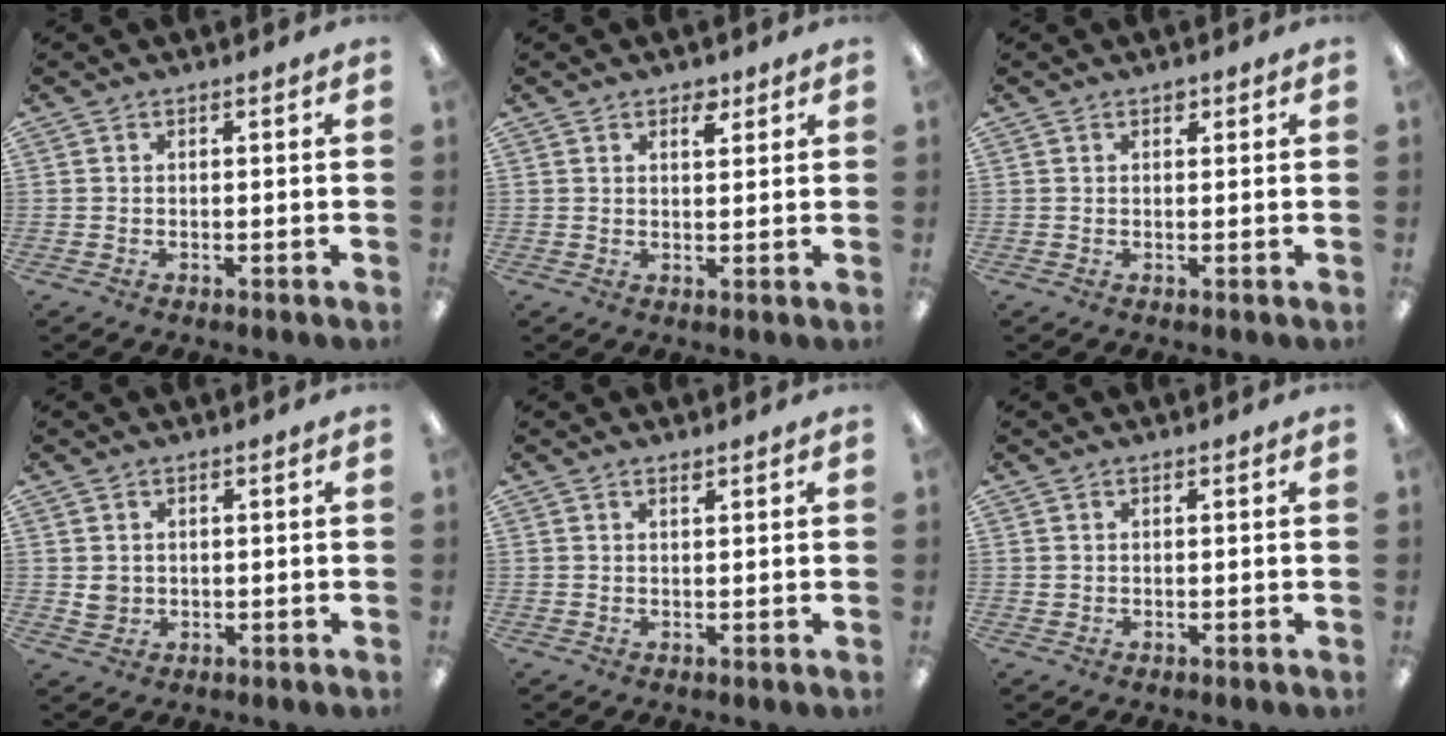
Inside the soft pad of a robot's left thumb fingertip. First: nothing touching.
{"total": 3.3, "force": [2.3, 1.6, 1.8], "torque": [-0.007, -0.012, 0.034]}
{"total": 1.5, "force": [0.9, 0.8, 0.8], "torque": [-0.009, 0.000, 0.015]}
{"total": 2.7, "force": [1.0, 2.4, 0.6], "torque": [-0.007, 0.000, 0.016]}
{"total": 1.4, "force": [1.2, 0.3, 0.6], "torque": [-0.014, -0.001, 0.021]}
{"total": 0.8, "force": [0.5, 0.6, 0.2], "torque": [-0.005, 0.002, 0.010]}